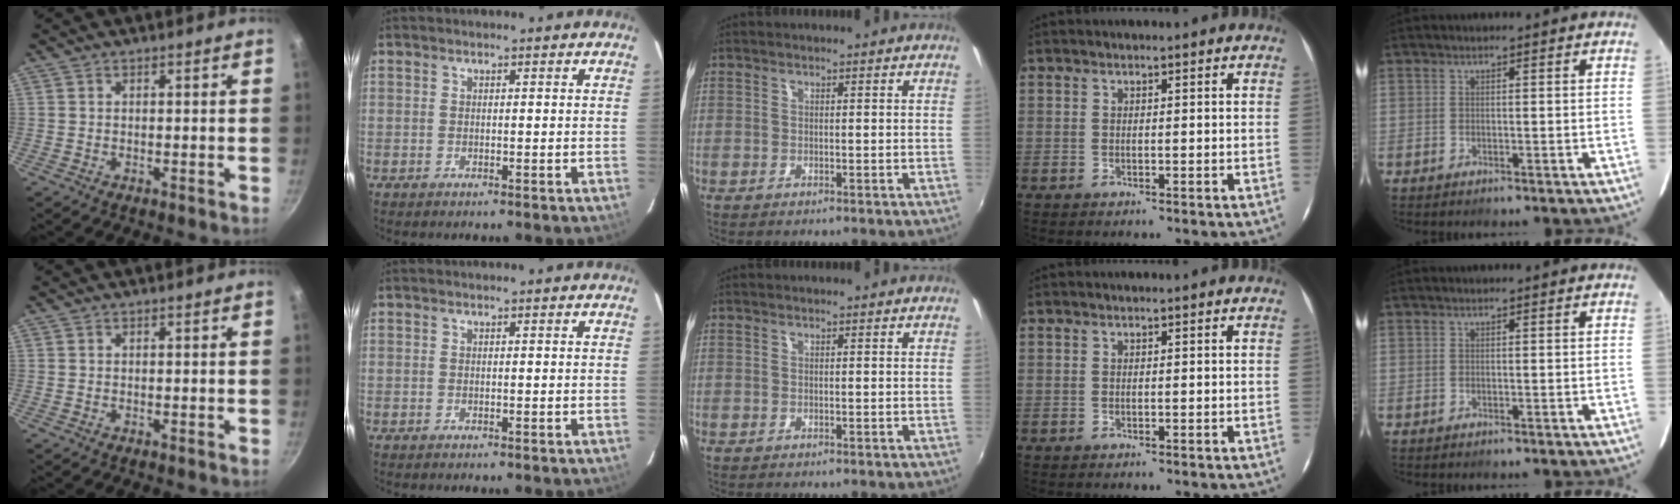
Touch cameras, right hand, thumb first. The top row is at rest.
{}